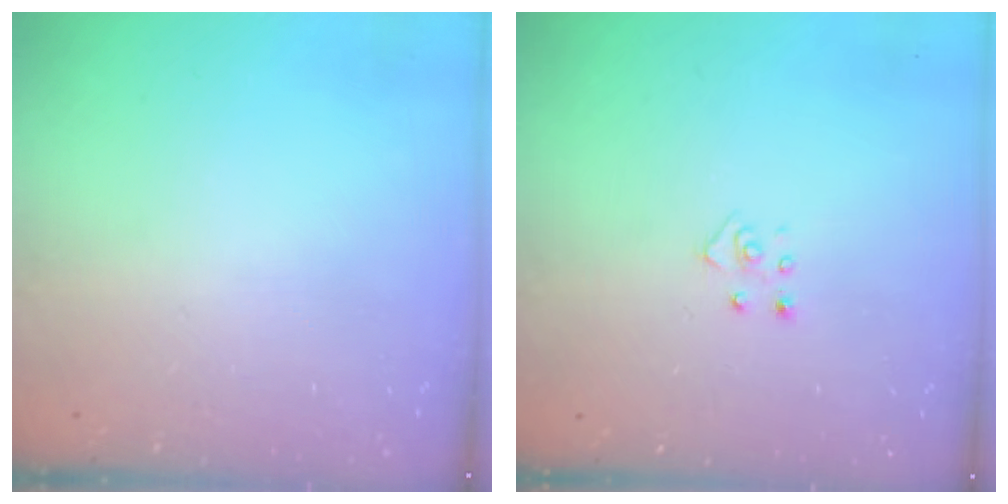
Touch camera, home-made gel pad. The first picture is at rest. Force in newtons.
{"total": 3.8, "press": 3.8, "slide": 0.4}